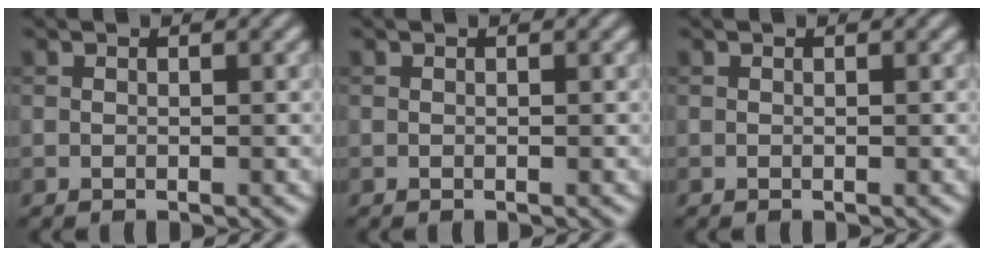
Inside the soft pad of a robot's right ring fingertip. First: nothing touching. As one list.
[{"total": 0.0}, {"total": 0.0}]